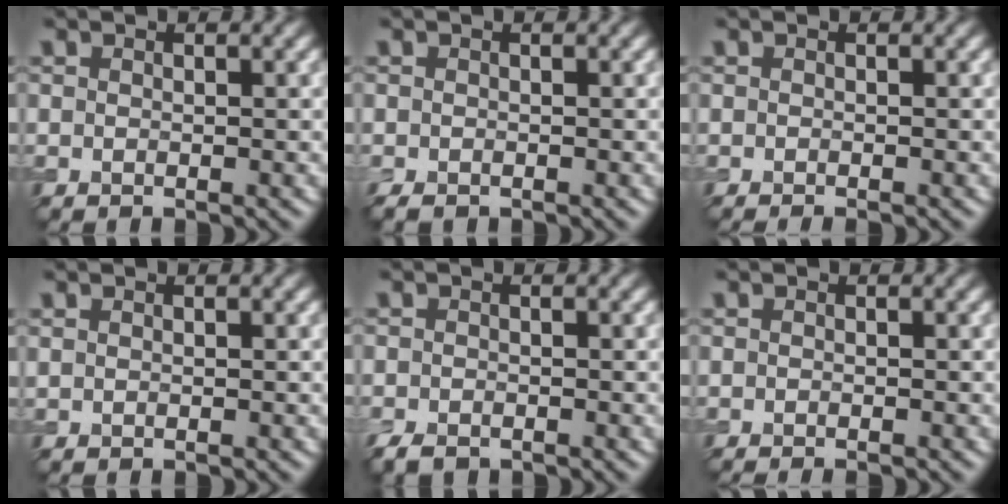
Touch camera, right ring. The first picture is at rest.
{"total": 0.9, "force": [-0.8, 0.4, 0.3], "torque": [-0.006, -0.005, -0.015]}
{"total": 0.9, "force": [-0.6, 0.2, 0.6], "torque": [-0.004, -0.005, -0.012]}
{"total": 0.0}
{"total": 1.6, "force": [-1.3, 0.7, 0.7], "torque": [-0.014, -0.005, -0.026]}
{"total": 1.0, "force": [-0.8, 0.2, 0.6], "torque": [0.000, -0.004, -0.013]}